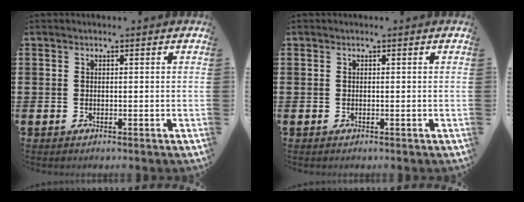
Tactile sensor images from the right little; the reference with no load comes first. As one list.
[{"total": 0.0}]